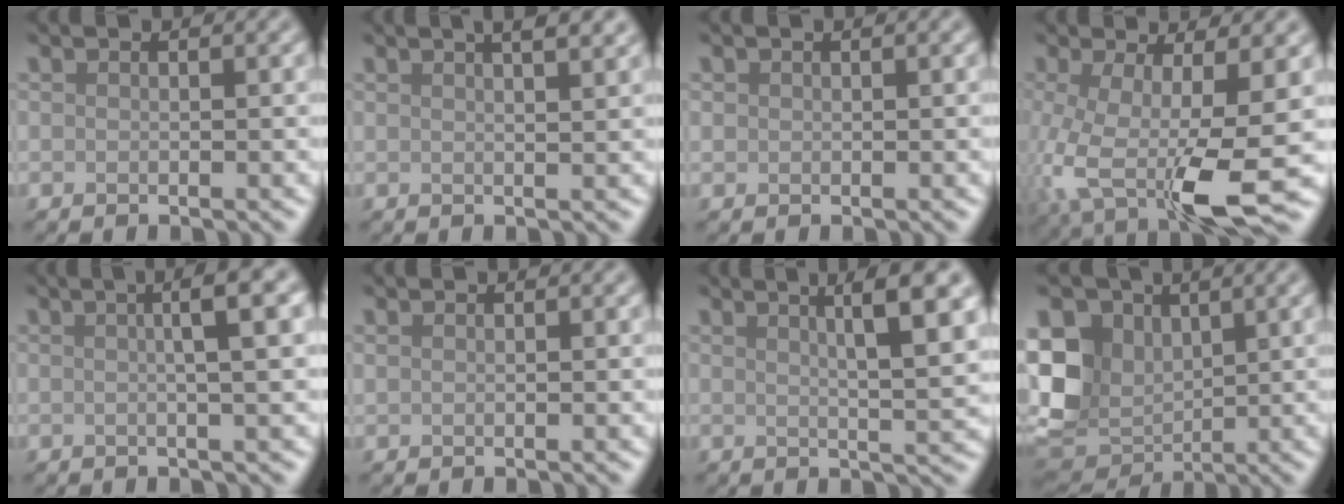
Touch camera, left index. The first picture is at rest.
{"total": 5.6, "force": [3.3, 2.3, 3.8], "torque": [-0.016, 0.042, 0.011]}
{"total": 0.0}
{"total": 10.1, "force": [-2.3, 3.3, 9.3], "torque": [-0.181, -0.027, -0.033]}
{"total": 4.8, "force": [0.9, 1.0, 4.6], "torque": [-0.056, 0.017, 0.010]}
{"total": 0.0}
{"total": 7.0, "force": [2.8, 1.5, 6.2], "torque": [-0.062, 0.016, 0.036]}
{"total": 7.5, "force": [1.7, 5.8, 4.5], "torque": [-0.113, 0.001, 0.024]}